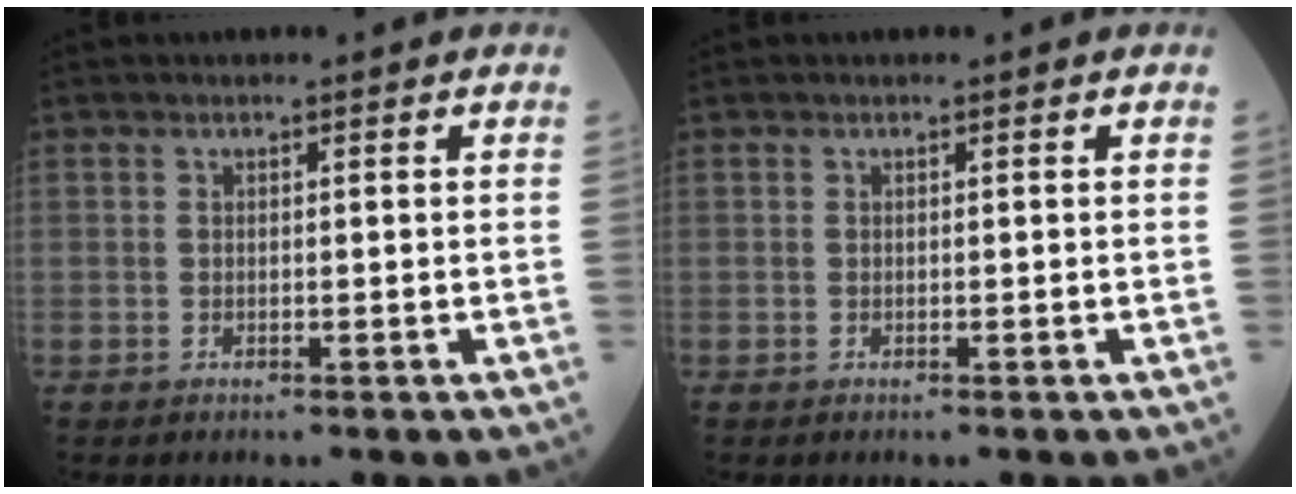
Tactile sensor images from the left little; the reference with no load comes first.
{"total": 0.0}